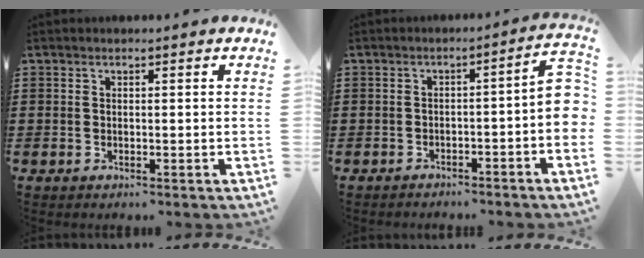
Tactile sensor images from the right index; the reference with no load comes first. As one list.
[{"total": 4.5, "force": [-2.1, 0.7, 3.9], "torque": [-0.053, 0.001, -0.042]}]